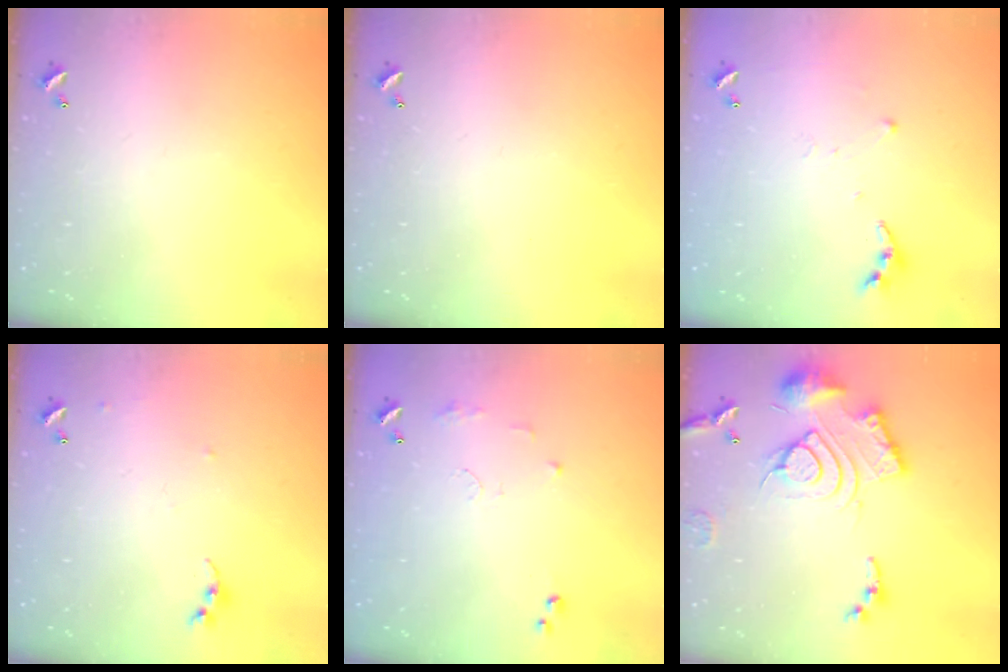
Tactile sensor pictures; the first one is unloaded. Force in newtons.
{"total": 0.0}
{"total": 3.8, "press": 3.8, "slide": 0.4}
{"total": 5.1, "press": 5.0, "slide": 0.5}
{"total": 8.3, "press": 8.3, "slide": 0.8}
{"total": 19.5, "press": 19.4, "slide": 2.0}